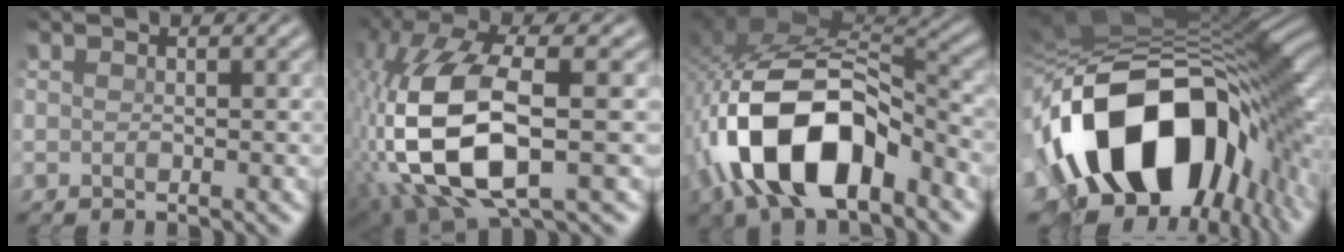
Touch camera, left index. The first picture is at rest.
{"total": 12.4, "force": [-1.3, 5.1, 11.3], "torque": [-0.261, 0.007, -0.027]}
{"total": 13.1, "force": [-5.4, 6.6, 9.9], "torque": [-0.190, 0.005, -0.097]}
{"total": 17.7, "force": [-5.0, 10.7, 13.1], "torque": [-0.235, -0.018, -0.071]}